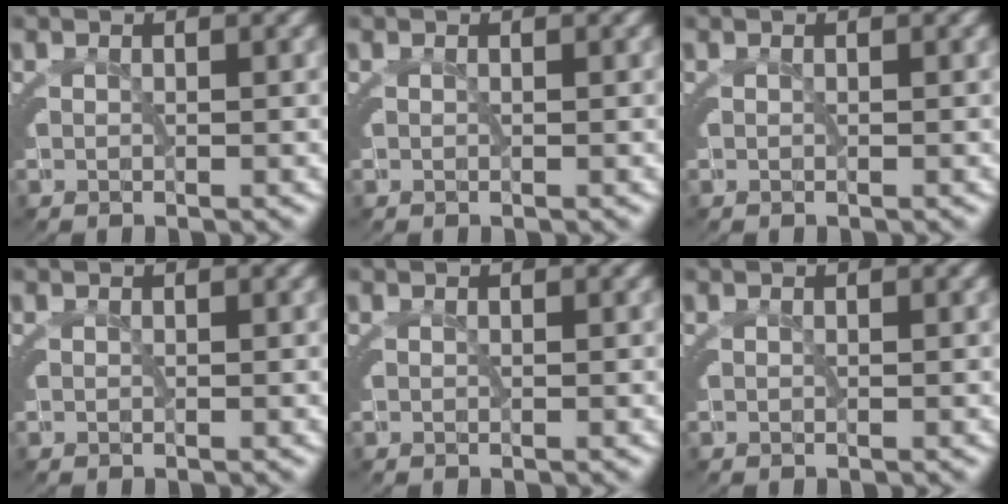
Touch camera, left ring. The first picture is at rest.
{"total": 0.0}
{"total": 0.0}
{"total": 0.0}
{"total": 0.0}
{"total": 0.0}